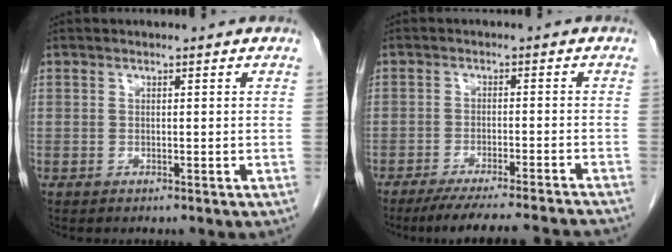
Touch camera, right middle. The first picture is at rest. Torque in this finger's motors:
{"motor_torque": [0.10, -0.08, 0.08, 0.04]}